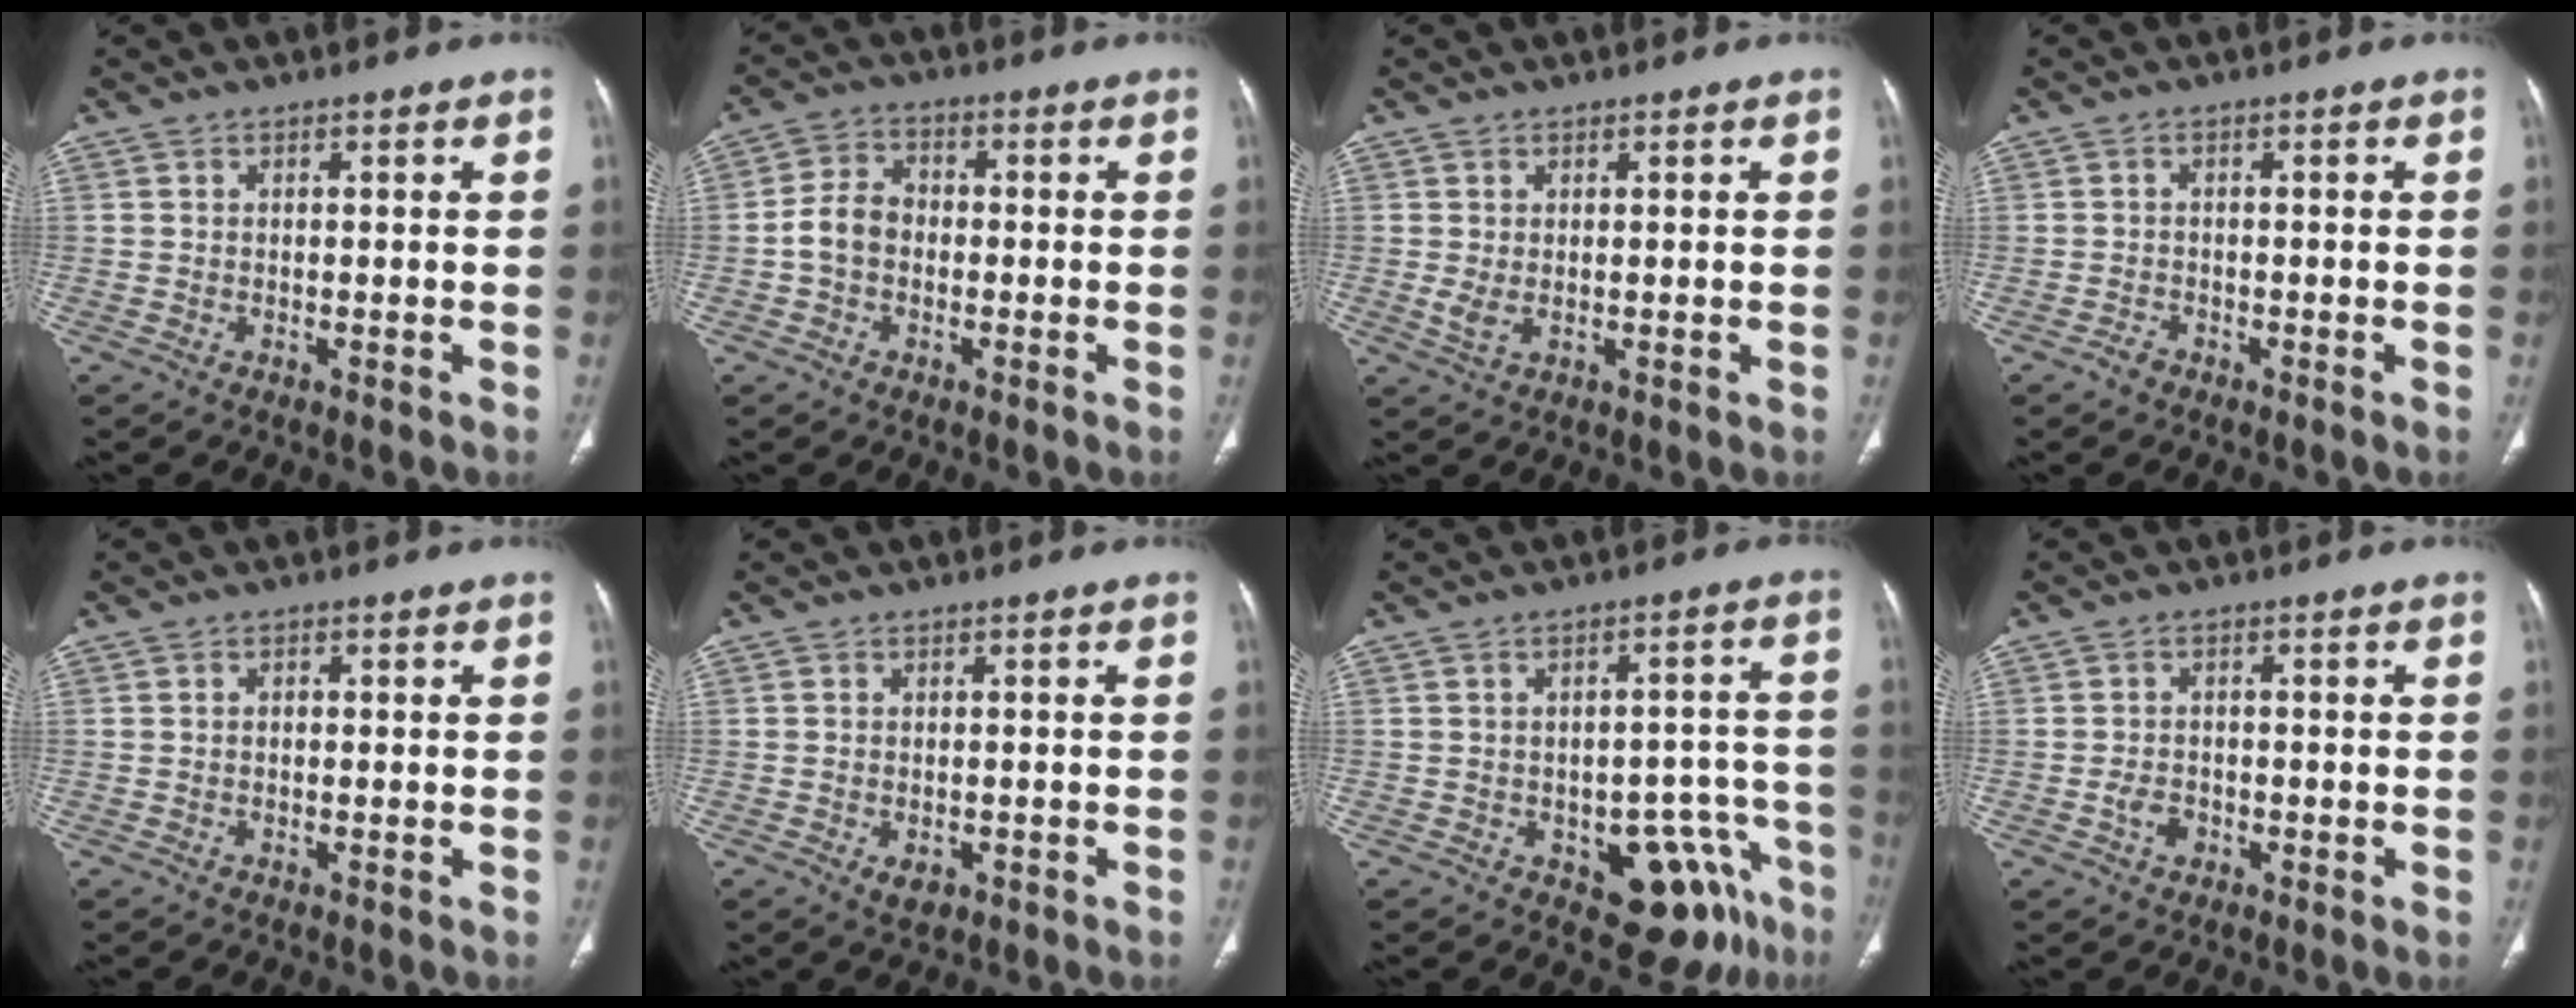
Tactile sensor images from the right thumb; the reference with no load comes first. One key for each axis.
{"total": 5.8, "fx": -1.0, "fy": 4.4, "fz": 3.7, "tx": -0.060, "ty": 0.019, "tz": -0.029}
{"total": 2.1, "fx": 0.2, "fy": 1.0, "fz": 1.9, "tx": -0.039, "ty": -0.006, "tz": 0.010}
{"total": 1.4, "fx": -1.0, "fy": 0.8, "fz": 0.4, "tx": -0.010, "ty": 0.005, "tz": -0.021}
{"total": 0.8, "fx": 0.0, "fy": 0.6, "fz": 0.6, "tx": -0.010, "ty": 0.005, "tz": -0.001}
{"total": 2.5, "fx": -1.0, "fy": 1.7, "fz": 1.5, "tx": -0.017, "ty": 0.003, "tz": -0.009}
{"total": 12.1, "fx": -6.4, "fy": 6.7, "fz": 7.8, "tx": -0.046, "ty": 0.049, "tz": -0.078}
{"total": 2.9, "fx": -1.0, "fy": 2.2, "fz": 1.6, "tx": -0.021, "ty": 0.007, "tz": -0.017}